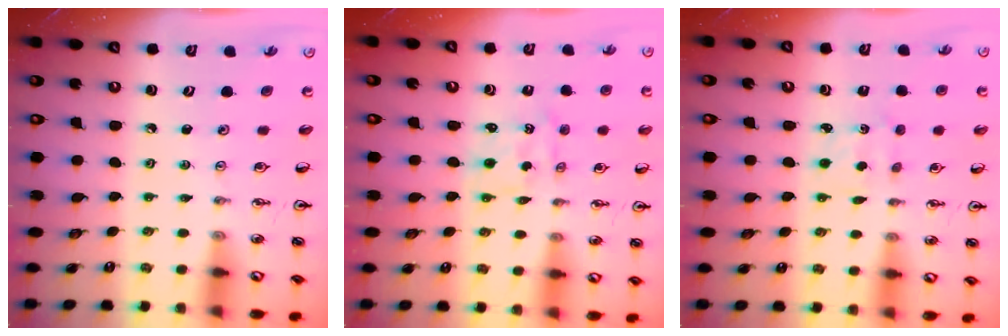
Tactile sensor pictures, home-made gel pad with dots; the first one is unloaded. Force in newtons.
{"total": 0.7, "press": 0.7, "slide": 0.1}
{"total": 2.4, "press": 2.3, "slide": 0.4}